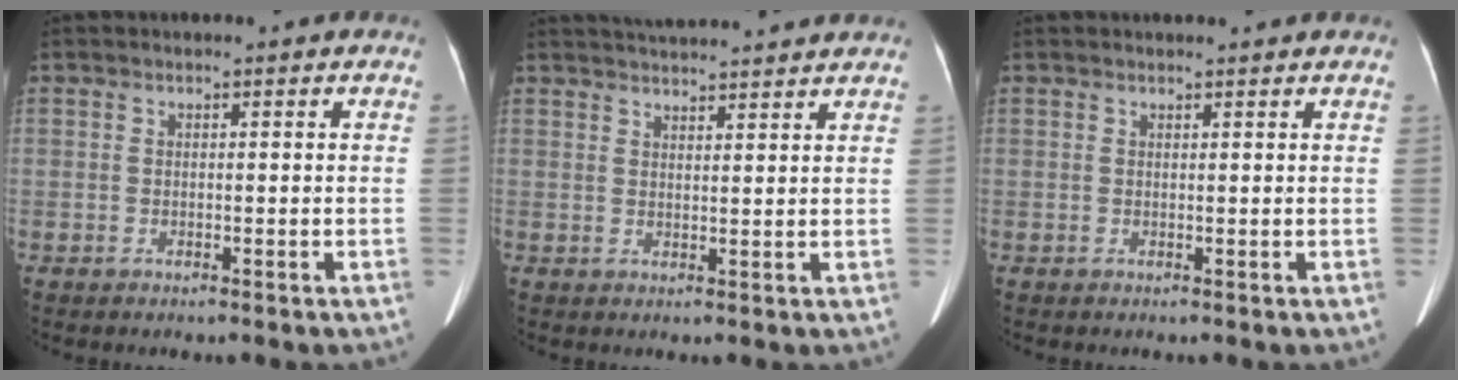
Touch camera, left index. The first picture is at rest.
{"total": 10.2, "force": [9.6, 0.4, 3.4], "torque": [-0.054, 0.031, 0.129]}
{"total": 2.3, "force": [2.3, 0.1, 0.5], "torque": [-0.007, 0.016, 0.026]}